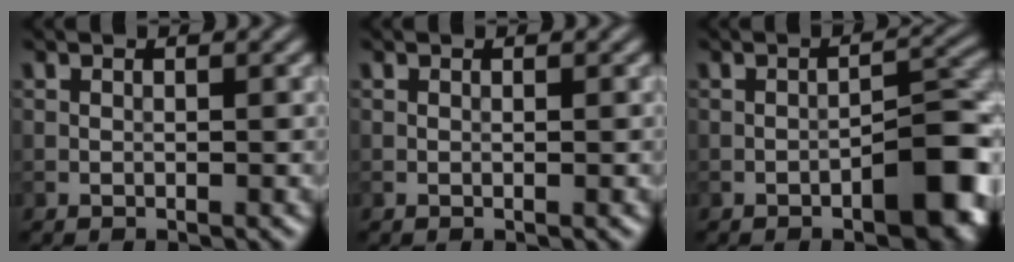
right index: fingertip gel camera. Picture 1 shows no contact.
{"total": 0.0}
{"total": 5.5, "force": [-2.3, 2.0, 4.6], "torque": [-0.062, 0.013, -0.035]}